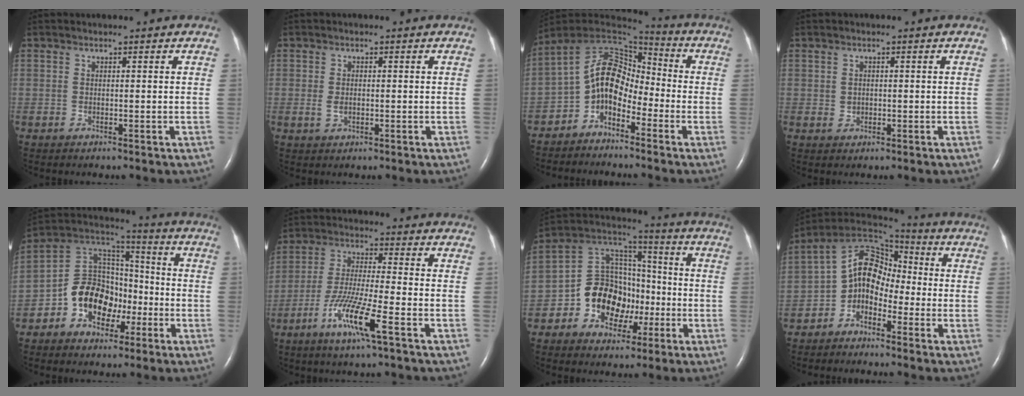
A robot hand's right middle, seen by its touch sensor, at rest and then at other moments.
{"total": 1.8, "force": [-0.2, 1.2, 1.4], "torque": [-0.030, -0.001, -0.002]}
{"total": 9.2, "force": [-3.6, 5.7, 6.3], "torque": [-0.109, 0.030, -0.069]}
{"total": 1.3, "force": [0.0, 1.1, 0.6], "torque": [-0.013, 0.000, 0.004]}
{"total": 11.4, "force": [-4.6, 8.3, 6.3], "torque": [-0.135, 0.040, -0.081]}
{"total": 9.7, "force": [-5.0, 0.1, 8.3], "torque": [-0.172, -0.015, -0.097]}
{"total": 12.2, "force": [-4.0, 9.1, 7.2], "torque": [-0.146, 0.041, -0.064]}
{"total": 8.6, "force": [-2.8, 6.0, 5.5], "torque": [-0.096, 0.033, -0.061]}